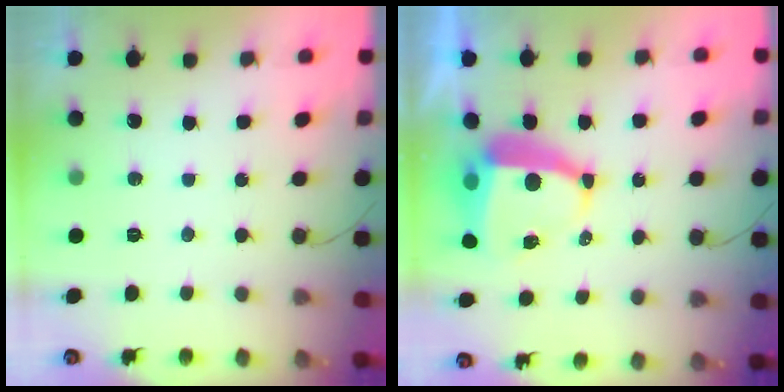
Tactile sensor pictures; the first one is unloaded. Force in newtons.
{"total": 9.4, "press": 9.3, "slide": 1.2}